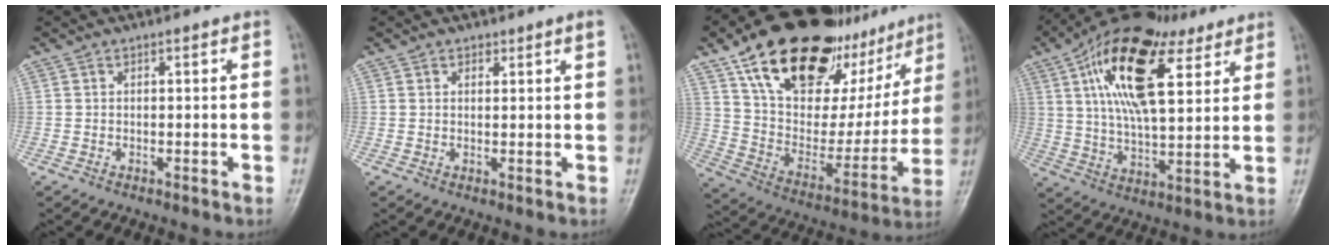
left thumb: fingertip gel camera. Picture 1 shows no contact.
{"total": 1.3, "force": [1.1, 0.5, 0.6], "torque": [0.000, -0.007, 0.014]}
{"total": 31.7, "force": [19.0, 15.9, 19.9], "torque": [-0.260, -0.023, 0.308]}
{"total": 21.7, "force": [9.6, 9.8, 16.9], "torque": [-0.273, -0.012, 0.160]}